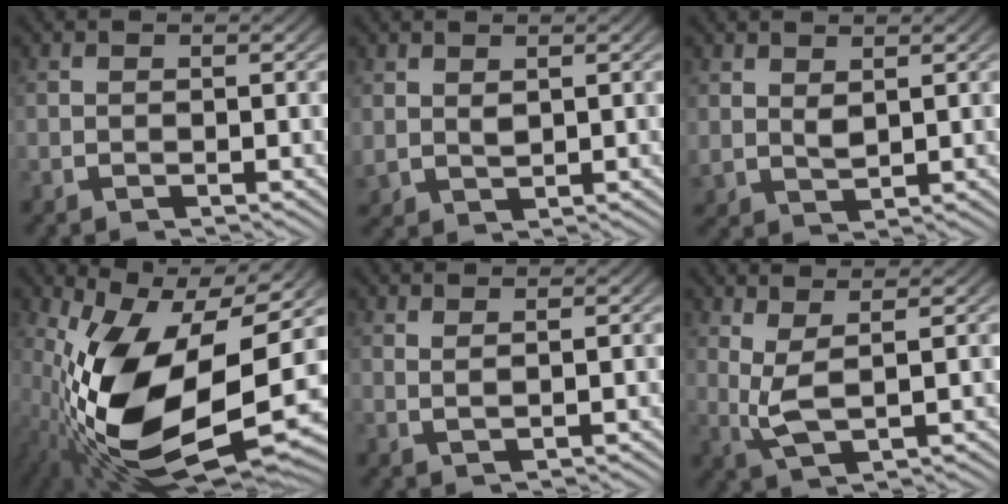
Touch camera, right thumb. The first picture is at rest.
{"total": 1.6, "force": [1.2, 0.9, 0.5], "torque": [-0.008, 0.001, 0.032]}
{"total": 1.9, "force": [1.6, 0.8, 0.8], "torque": [-0.012, -0.002, 0.040]}
{"total": 19.5, "force": [-1.6, 10.7, 16.2], "torque": [-0.318, -0.068, 0.014]}
{"total": 1.4, "force": [1.3, 0.0, 0.5], "torque": [-0.013, -0.001, 0.029]}
{"total": 4.0, "force": [1.6, 1.5, 3.3], "torque": [-0.071, -0.008, 0.041]}